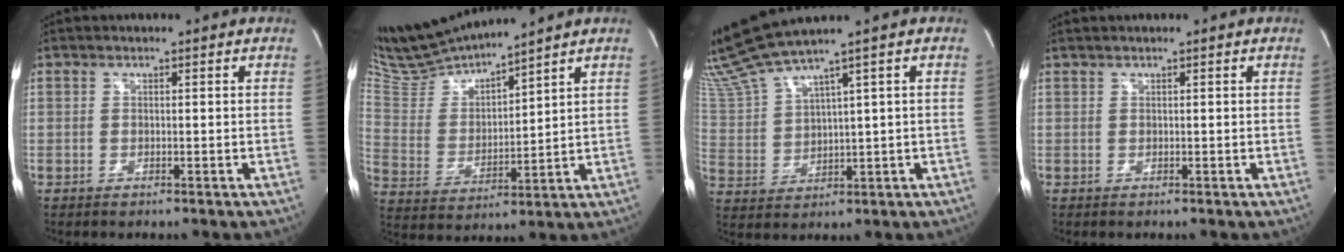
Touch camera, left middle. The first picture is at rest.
{"total": 12.4, "force": [11.8, 0.1, 3.8], "torque": [-0.084, -0.008, 0.241]}
{"total": 8.5, "force": [7.5, -1.9, 3.6], "torque": [-0.092, 0.002, 0.166]}
{"total": 0.8, "force": [0.7, -0.1, 0.4], "torque": [-0.011, 0.008, 0.017]}